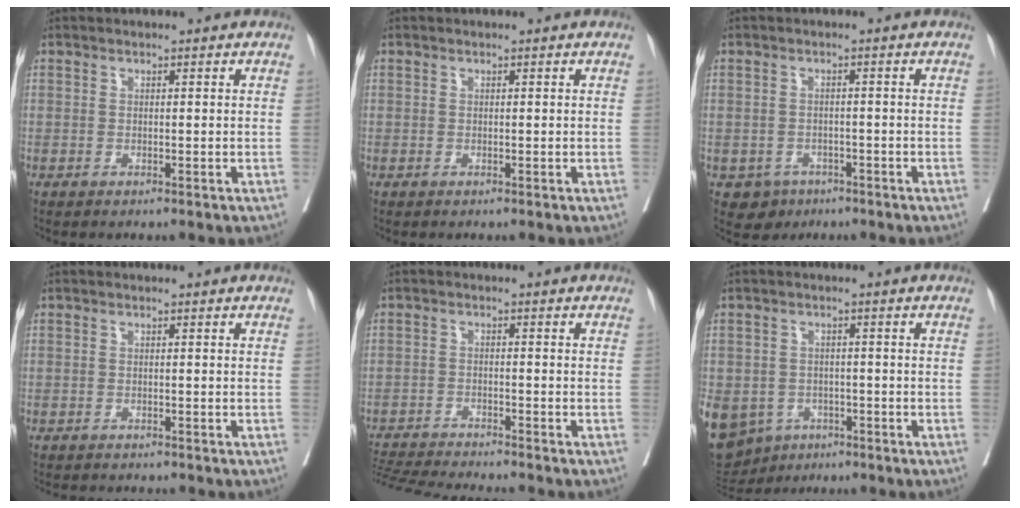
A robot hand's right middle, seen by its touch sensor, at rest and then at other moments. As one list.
[{"total": 0.0}, {"total": 3.4, "force": [-1.9, 2.8, 0.5], "torque": [-0.007, 0.008, -0.024]}, {"total": 4.7, "force": [-4.2, 1.1, 1.6], "torque": [-0.021, -0.005, -0.057]}, {"total": 10.5, "force": [-9.9, -0.5, 3.4], "torque": [-0.051, -0.008, -0.160]}, {"total": 16.9, "force": [-7.5, 13.7, 6.3], "torque": [-0.198, -0.001, -0.097]}]